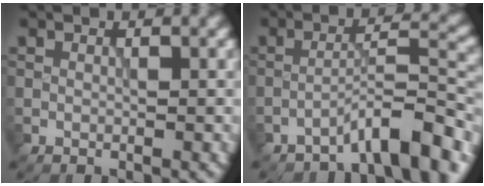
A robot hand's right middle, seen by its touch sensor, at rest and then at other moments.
{"total": 6.4, "force": [-4.8, 1.4, 4.0], "torque": [-0.058, 0.013, -0.077]}